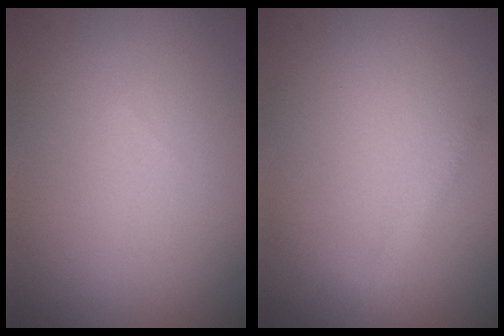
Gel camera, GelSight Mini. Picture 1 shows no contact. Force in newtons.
{"total": 1.3, "press": 1.3, "slide": 0.0}